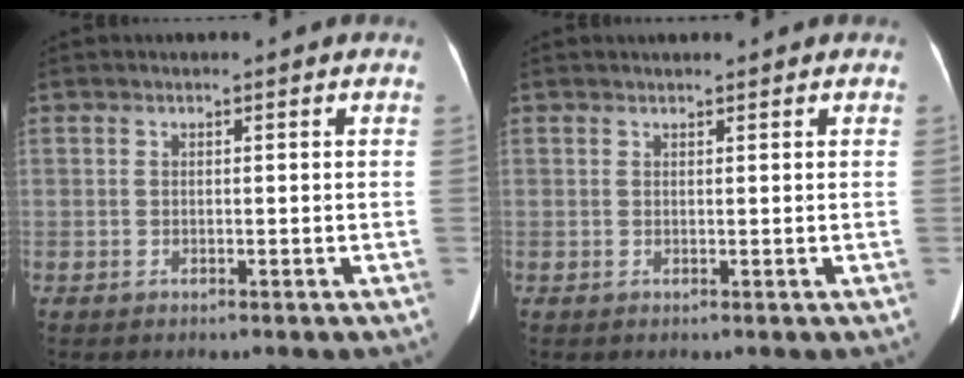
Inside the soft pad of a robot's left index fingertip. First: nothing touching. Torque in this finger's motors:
{"motor_torque": [-0.24, 0.26, -0.25, -0.03]}